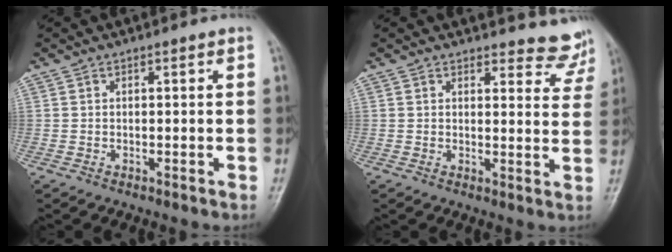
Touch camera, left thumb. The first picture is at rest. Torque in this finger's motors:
{"motor_torque": [0.04, 0.03, -0.12, 0.16, 0.01]}